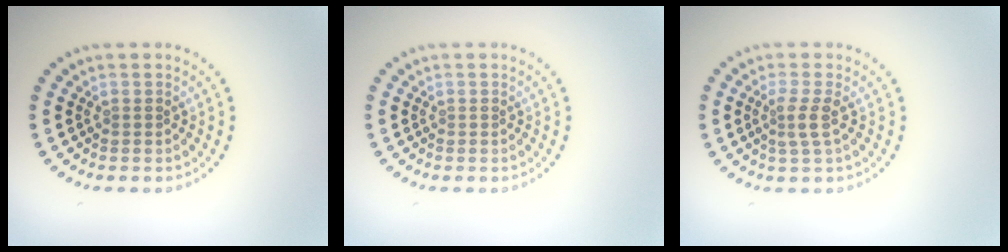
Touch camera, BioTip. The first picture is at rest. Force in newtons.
{"total": 0.0}
{"total": 2.0, "press": 1.5, "slide": 1.4}